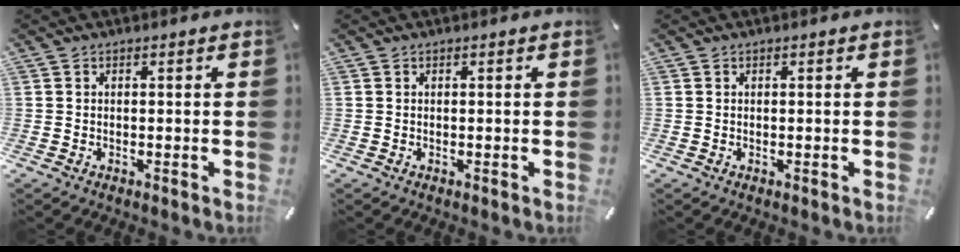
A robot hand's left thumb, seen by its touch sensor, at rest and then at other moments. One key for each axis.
{"total": 0.0}
{"total": 0.0}